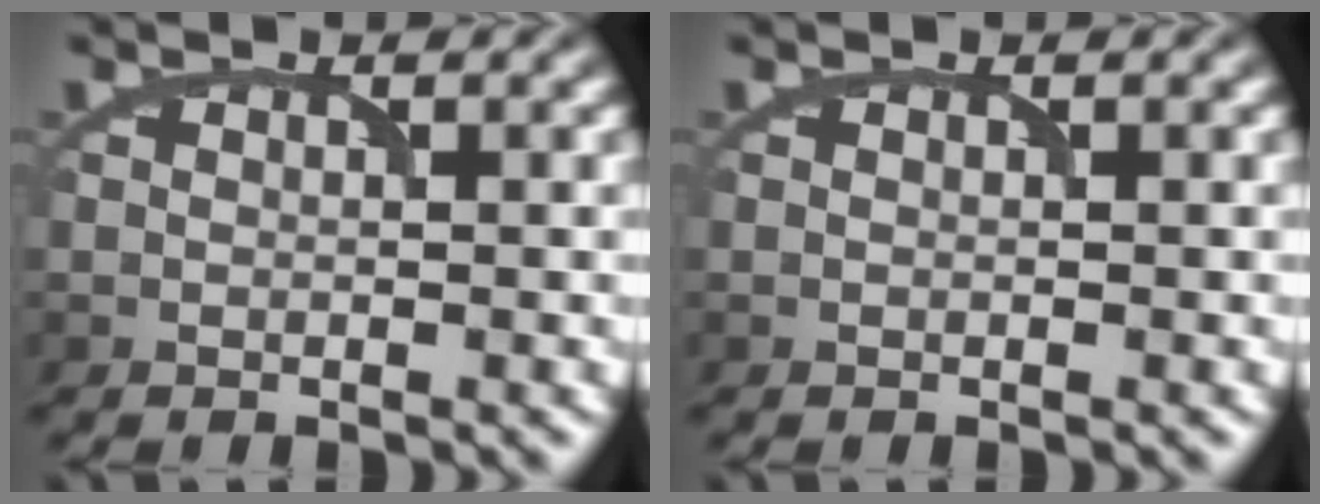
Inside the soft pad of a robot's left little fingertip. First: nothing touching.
{"total": 0.0}